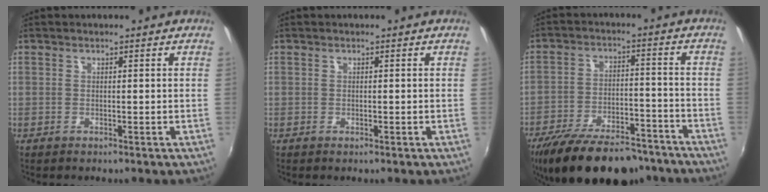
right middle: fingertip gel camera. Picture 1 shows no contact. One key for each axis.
{"total": 0.0}
{"total": 22.8, "fx": -18.3, "fy": 8.1, "fz": 10.8, "tx": -0.209, "ty": -0.016, "tz": -0.264}